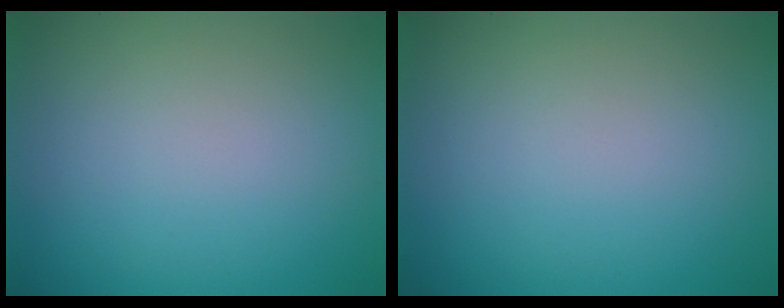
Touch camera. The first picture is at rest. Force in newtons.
{"total": 0.0}